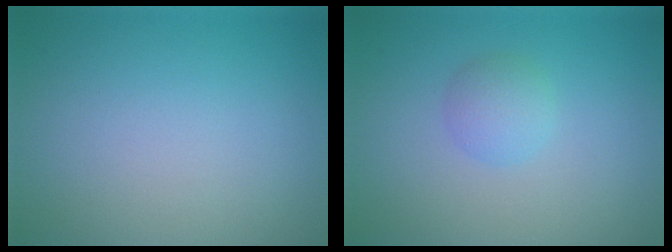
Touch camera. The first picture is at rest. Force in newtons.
{"total": 1.8, "press": 1.8, "slide": 0.2}